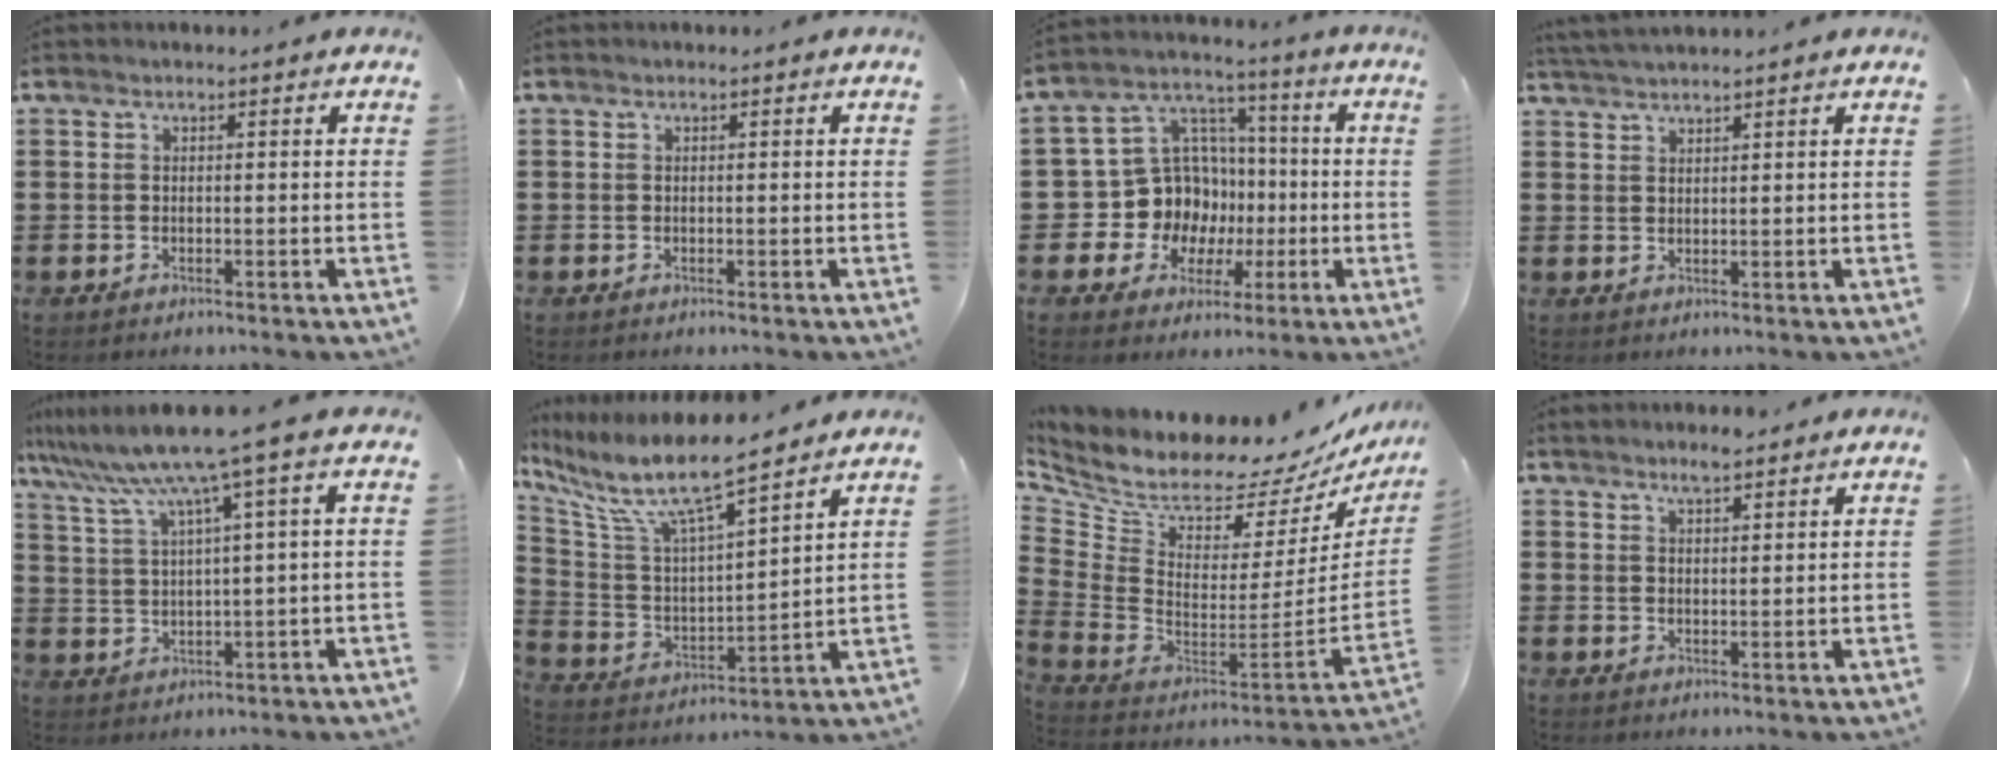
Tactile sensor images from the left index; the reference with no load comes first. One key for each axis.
{"total": 0.0}
{"total": 11.6, "fx": -1.3, "fy": 11.1, "fz": 3.2, "tx": -0.114, "ty": -0.007, "tz": -0.012}
{"total": 2.1, "fx": 2.0, "fy": -0.3, "fz": 0.5, "tx": -0.015, "ty": -0.002, "tz": 0.039}
{"total": 7.5, "fx": 4.8, "fy": -0.7, "fz": 5.7, "tx": -0.137, "ty": -0.036, "tz": 0.074}
{"total": 9.5, "fx": 7.4, "fy": 1.3, "fz": 5.7, "tx": -0.143, "ty": -0.051, "tz": 0.121}
{"total": 7.0, "fx": 6.0, "fy": 2.4, "fz": 2.7, "tx": -0.091, "ty": -0.075, "tz": 0.096}
{"total": 2.7, "fx": 2.4, "fy": 0.3, "fz": 1.1, "tx": -0.027, "ty": -0.001, "tz": 0.044}